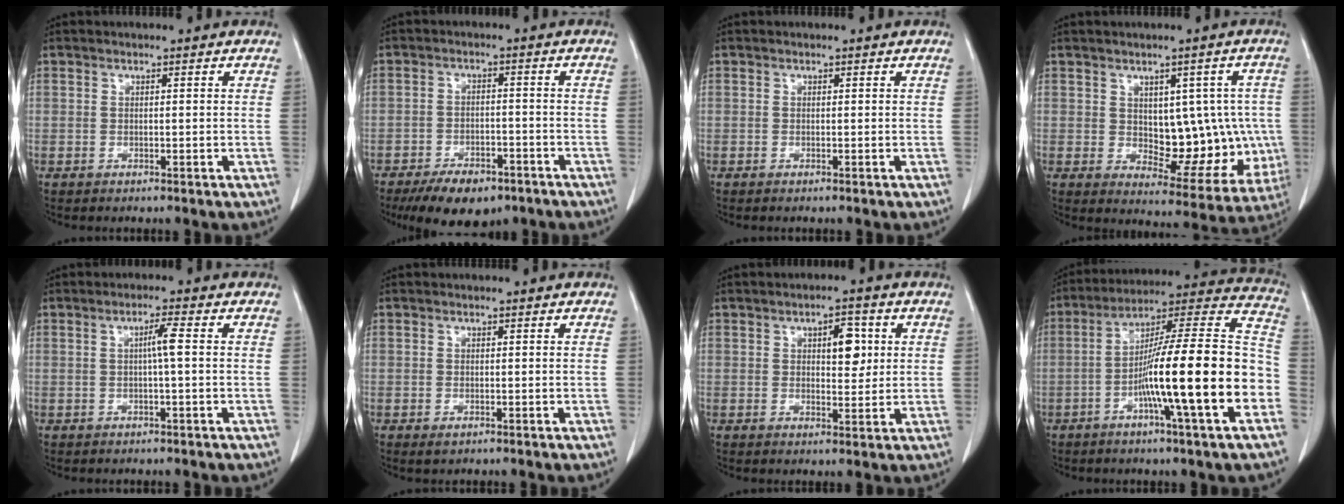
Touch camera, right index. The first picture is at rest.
{"total": 9.4, "force": [-6.8, 4.2, 5.0], "torque": [-0.078, -0.004, -0.105]}
{"total": 0.0}
{"total": 12.3, "force": [0.6, 7.0, 10.1], "torque": [-0.109, 0.015, 0.036]}
{"total": 2.7, "force": [0.2, -0.3, 2.6], "torque": [-0.043, 0.003, 0.005]}
{"total": 0.8, "force": [-0.3, 0.4, 0.6], "torque": [-0.010, -0.001, 0.002]}
{"total": 5.0, "force": [1.5, 2.3, 4.2], "torque": [-0.057, 0.006, 0.026]}
{"total": 21.7, "force": [-5.9, 0.2, 20.9], "torque": [-0.282, 0.010, -0.099]}